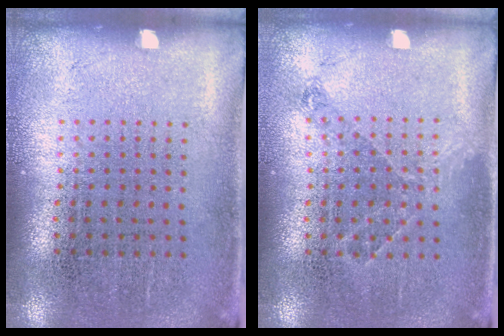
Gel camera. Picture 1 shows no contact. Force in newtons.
{"total": 0.9, "press": 0.7, "slide": 0.5}